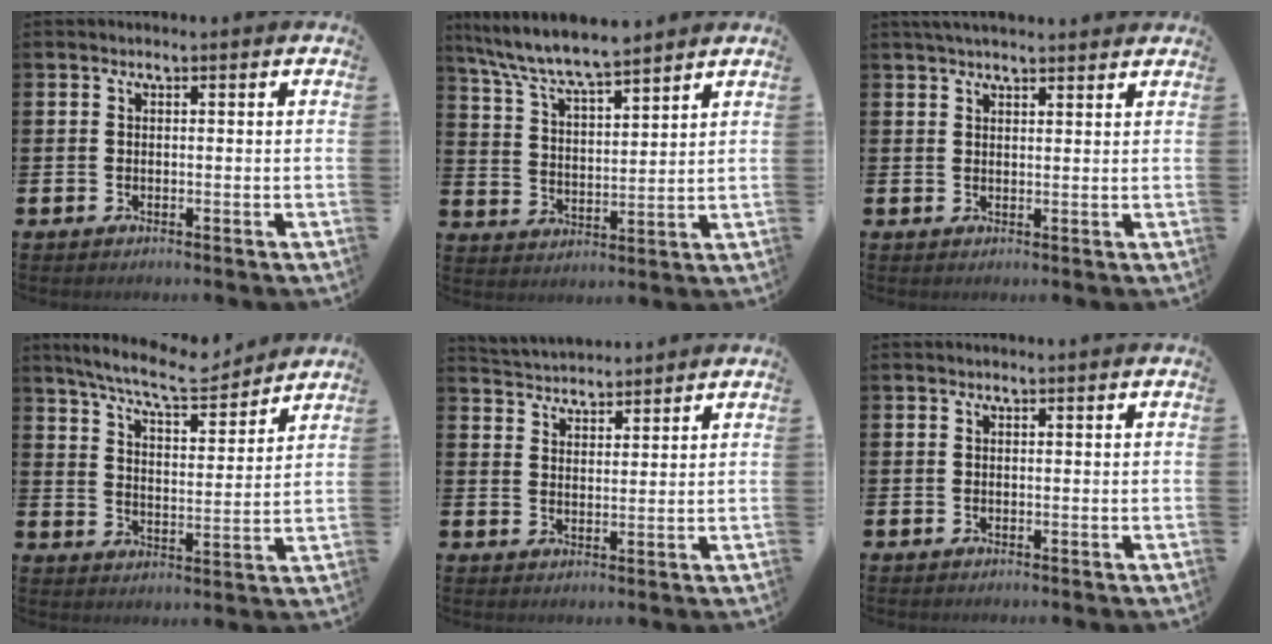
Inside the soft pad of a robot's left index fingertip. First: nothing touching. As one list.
[{"total": 7.6, "force": [7.2, 0.6, 2.3], "torque": [-0.074, -0.043, 0.128]}, {"total": 3.0, "force": [2.9, 0.4, 0.8], "torque": [-0.020, -0.006, 0.053]}, {"total": 8.4, "force": [7.8, 1.2, 3.0], "torque": [-0.081, -0.044, 0.137]}, {"total": 4.0, "force": [3.9, 0.6, -0.4], "torque": [-0.003, -0.023, 0.070]}, {"total": 0.0}]